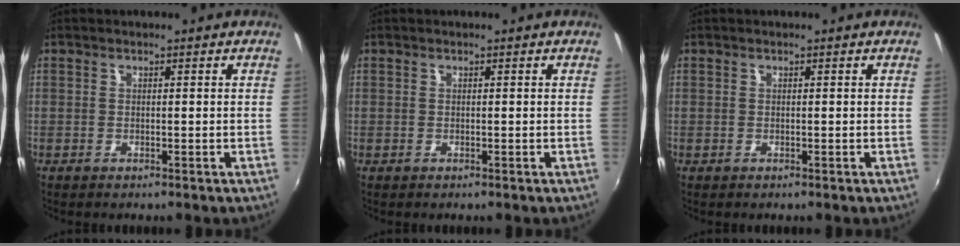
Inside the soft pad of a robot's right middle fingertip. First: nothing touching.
{"total": 0.0}
{"total": 0.0}